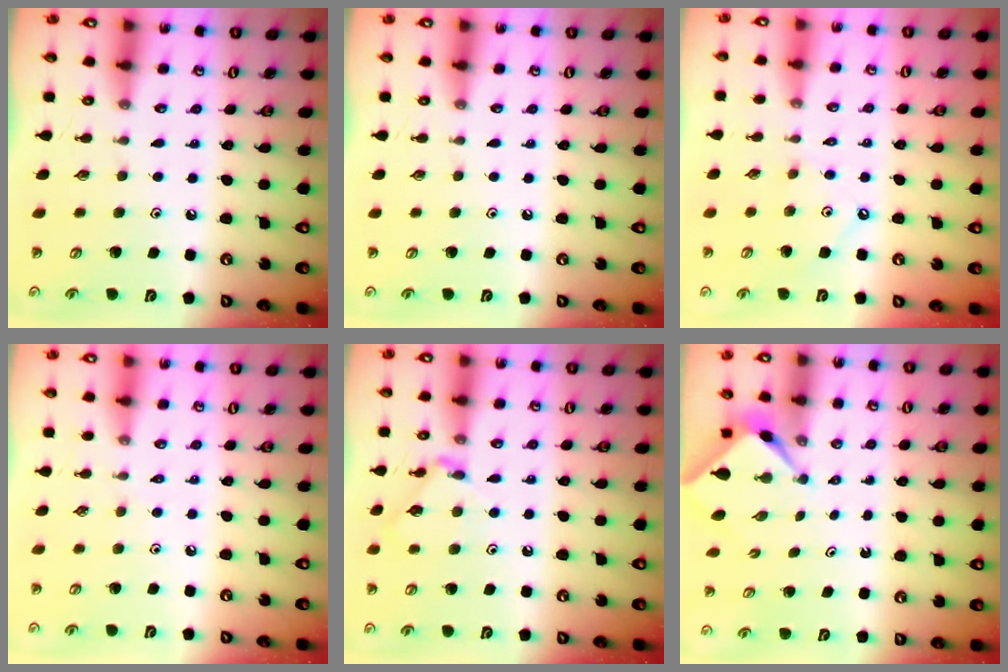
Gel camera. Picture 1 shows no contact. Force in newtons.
{"total": 0.0}
{"total": 2.1, "press": 2.1, "slide": 0.4}
{"total": 2.1, "press": 2.1, "slide": 0.4}
{"total": 8.3, "press": 8.3, "slide": 0.5}
{"total": 2.3, "press": 2.3, "slide": 0.3}